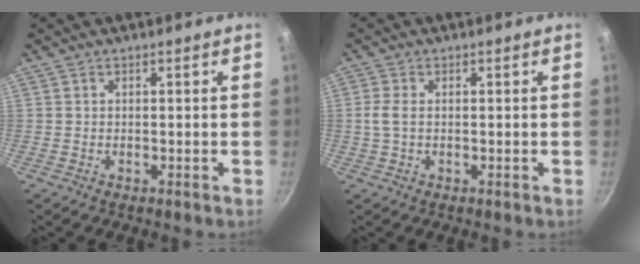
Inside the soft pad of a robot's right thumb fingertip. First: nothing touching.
{"total": 2.6, "force": [0.1, 1.4, 2.2], "torque": [-0.055, 0.003, 0.000]}